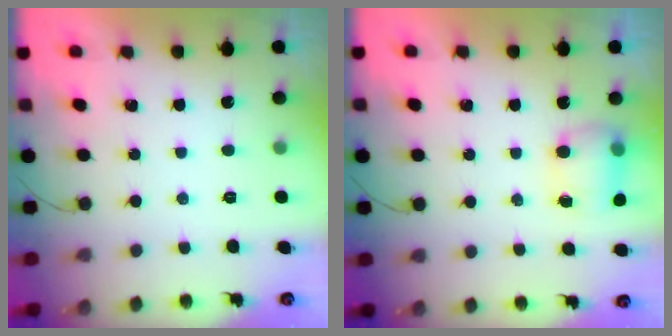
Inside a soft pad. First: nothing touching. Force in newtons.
{"total": 6.6, "press": 6.5, "slide": 0.9}